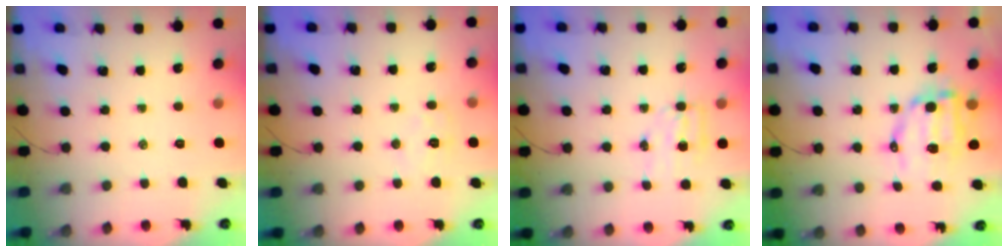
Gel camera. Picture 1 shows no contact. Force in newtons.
{"total": 4.8, "press": 4.8, "slide": 0.6}
{"total": 5.0, "press": 4.9, "slide": 0.6}
{"total": 9.9, "press": 9.7, "slide": 2.0}